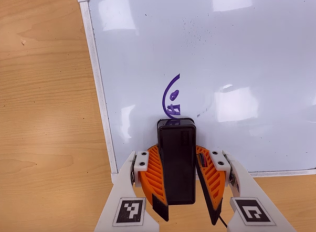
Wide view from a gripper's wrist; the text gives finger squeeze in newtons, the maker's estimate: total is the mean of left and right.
{"total": 11.3, "left": 10.5, "right": 12.0}